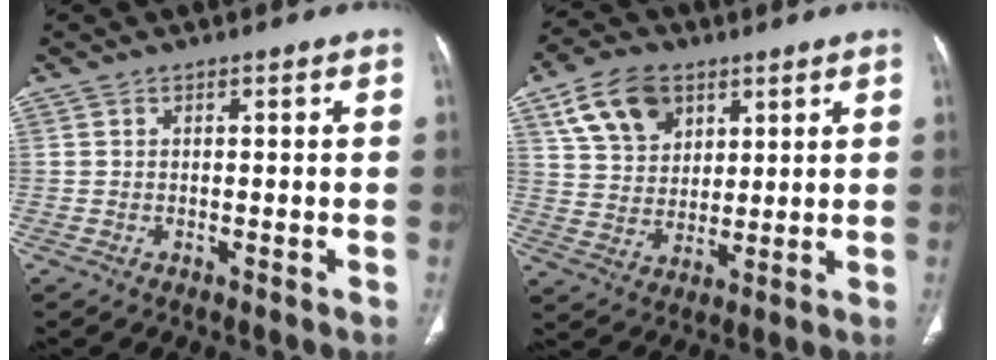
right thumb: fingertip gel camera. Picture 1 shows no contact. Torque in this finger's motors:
{"motor_torque": [-0.80, 1.23, 0.30, -0.26, 0.07]}